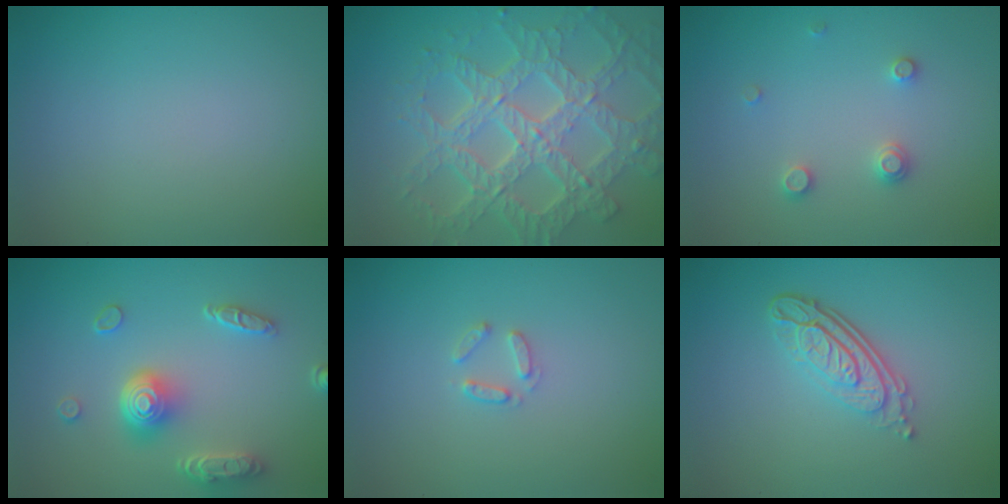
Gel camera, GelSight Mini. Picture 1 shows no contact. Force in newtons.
{"total": 7.9, "press": 5.7, "slide": 5.4}
{"total": 1.5, "press": 1.5, "slide": 0.2}
{"total": 4.8, "press": 3.7, "slide": 3.0}
{"total": 1.1, "press": 1.1, "slide": 0.2}
{"total": 4.3, "press": 3.0, "slide": 3.1}